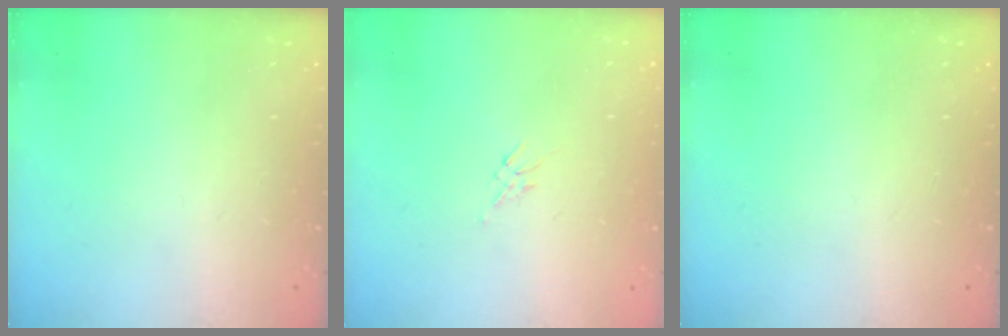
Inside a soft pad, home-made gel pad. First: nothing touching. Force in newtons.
{"total": 3.5, "press": 3.4, "slide": 0.8}
{"total": 0.0}